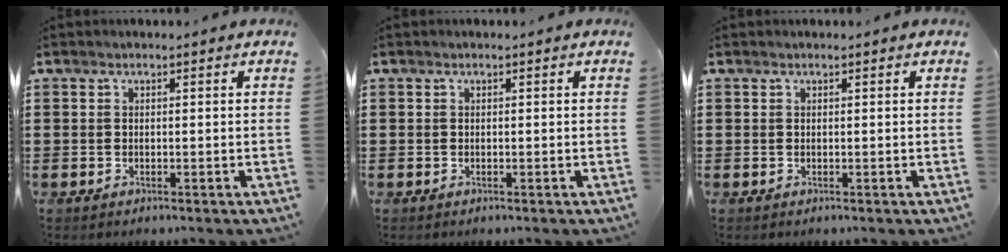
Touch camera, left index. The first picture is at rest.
{"total": 0.0}
{"total": 0.0}